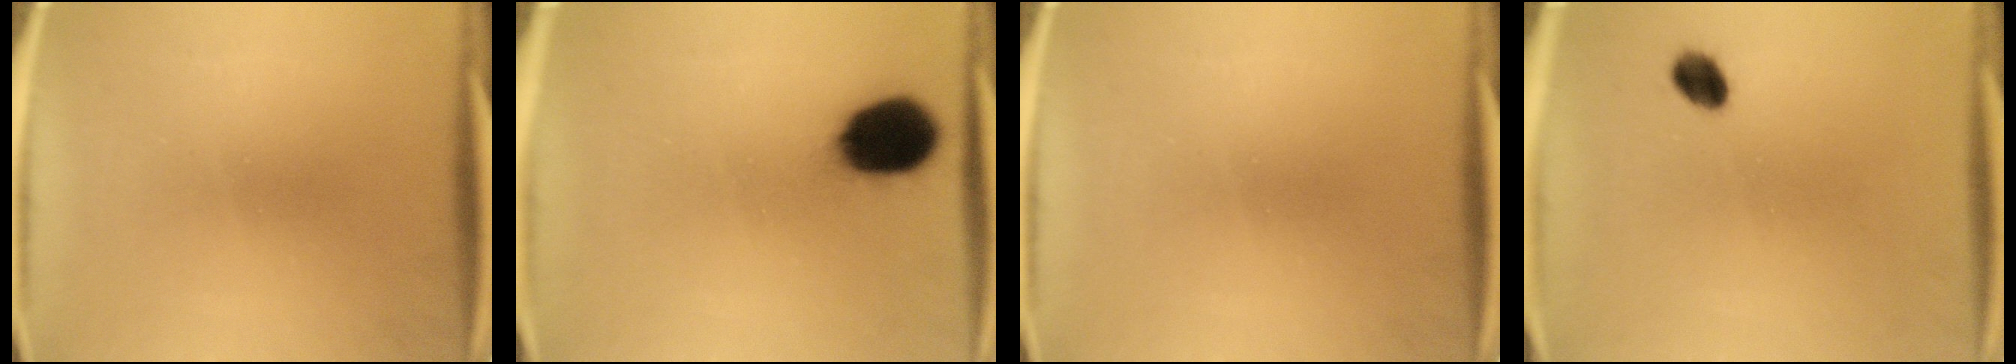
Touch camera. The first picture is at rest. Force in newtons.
{"total": 15.0}
{"total": 0.0}
{"total": 3.8}